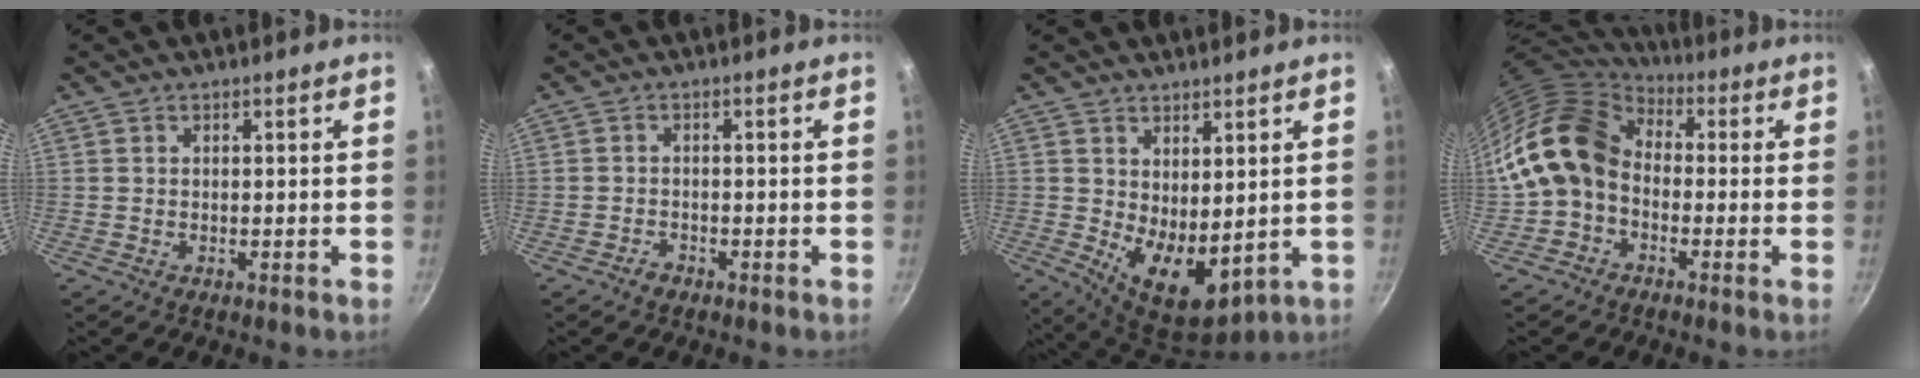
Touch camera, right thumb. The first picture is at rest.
{"total": 1.6, "force": [-1.2, 0.9, 0.4], "torque": [-0.007, 0.015, -0.022]}
{"total": 9.9, "force": [1.4, 5.4, 8.1], "torque": [-0.100, -0.035, 0.042]}
{"total": 13.5, "force": [-1.1, 10.3, 8.6], "torque": [-0.134, 0.036, -0.039]}